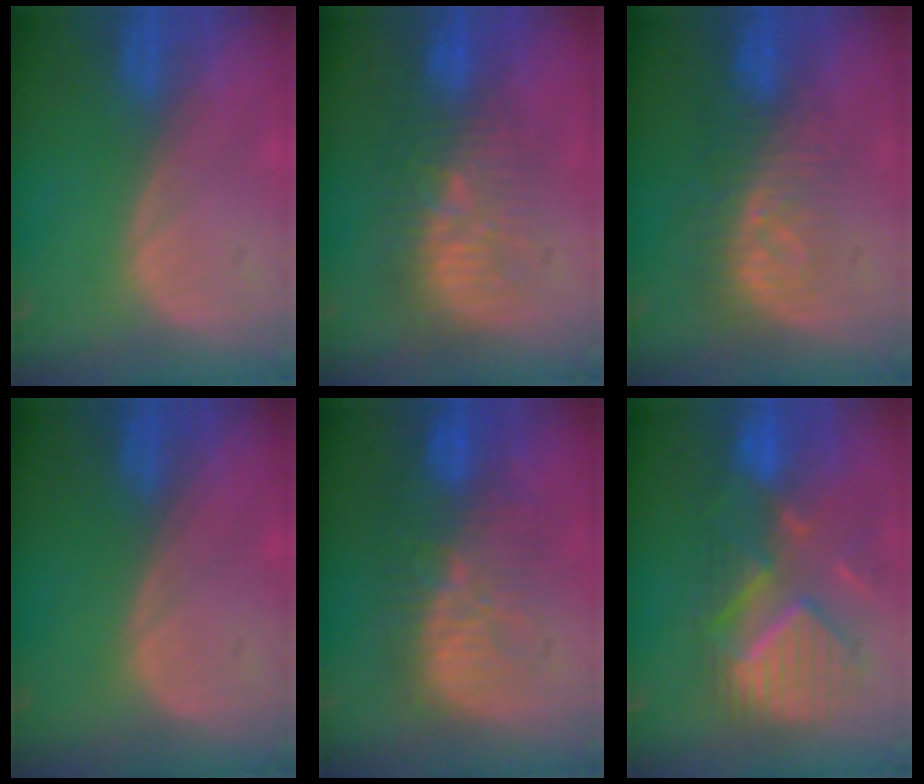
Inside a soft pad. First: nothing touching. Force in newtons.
{"total": 9.2, "press": 8.8, "slide": 2.6}
{"total": 8.3, "press": 7.3, "slide": 3.9}
{"total": 0.0}
{"total": 10.7, "press": 9.9, "slide": 4.2}
{"total": 11.1, "press": 10.0, "slide": 4.9}